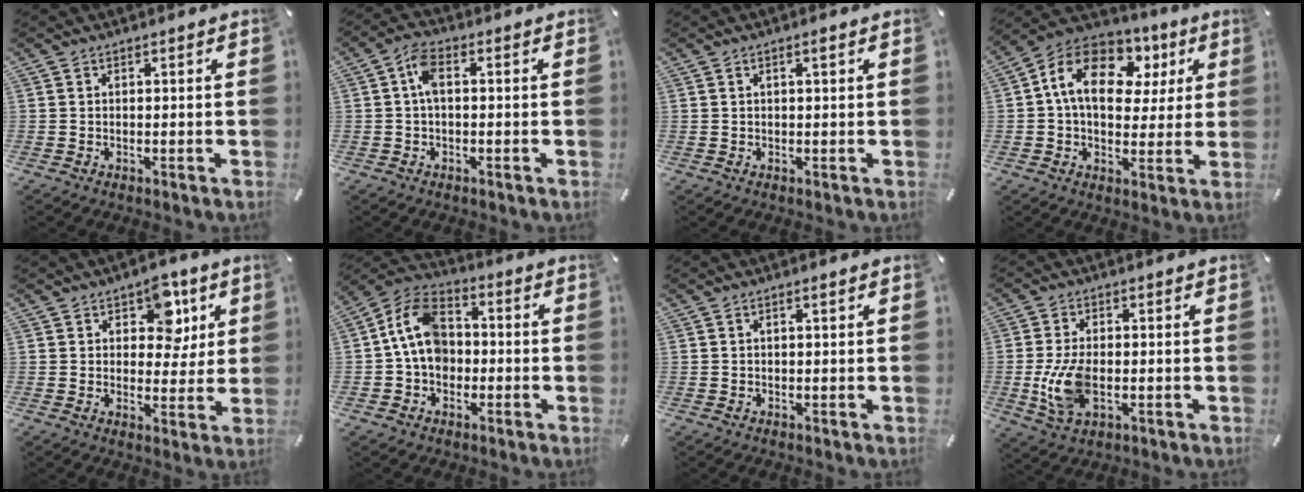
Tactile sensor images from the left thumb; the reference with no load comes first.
{"total": 5.0, "force": [0.0, 2.5, 4.3], "torque": [-0.095, 0.009, -0.003]}
{"total": 1.2, "force": [0.4, 0.2, 1.1], "torque": [-0.021, 0.002, 0.007]}
{"total": 15.5, "force": [4.3, 11.3, 9.8], "torque": [-0.178, -0.009, 0.077]}
{"total": 9.4, "force": [4.2, 6.8, 5.0], "torque": [-0.048, -0.015, 0.068]}
{"total": 11.2, "force": [-1.0, 8.8, 6.8], "torque": [-0.158, 0.020, -0.018]}
{"total": 0.9, "force": [0.3, 0.2, 0.8], "torque": [-0.016, 0.001, 0.005]}
{"total": 9.9, "force": [-1.4, 5.8, 7.9], "torque": [-0.166, -0.010, -0.023]}